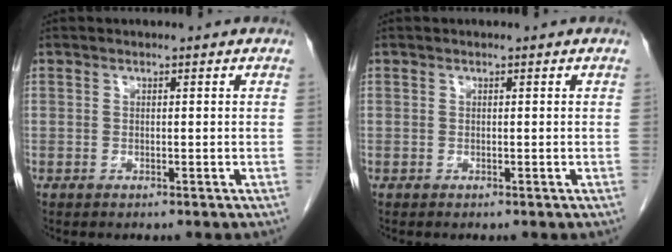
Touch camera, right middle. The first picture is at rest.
{"total": 0.0}